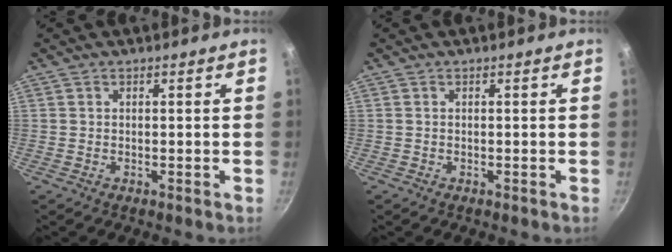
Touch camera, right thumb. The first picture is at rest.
{"total": 0.0}